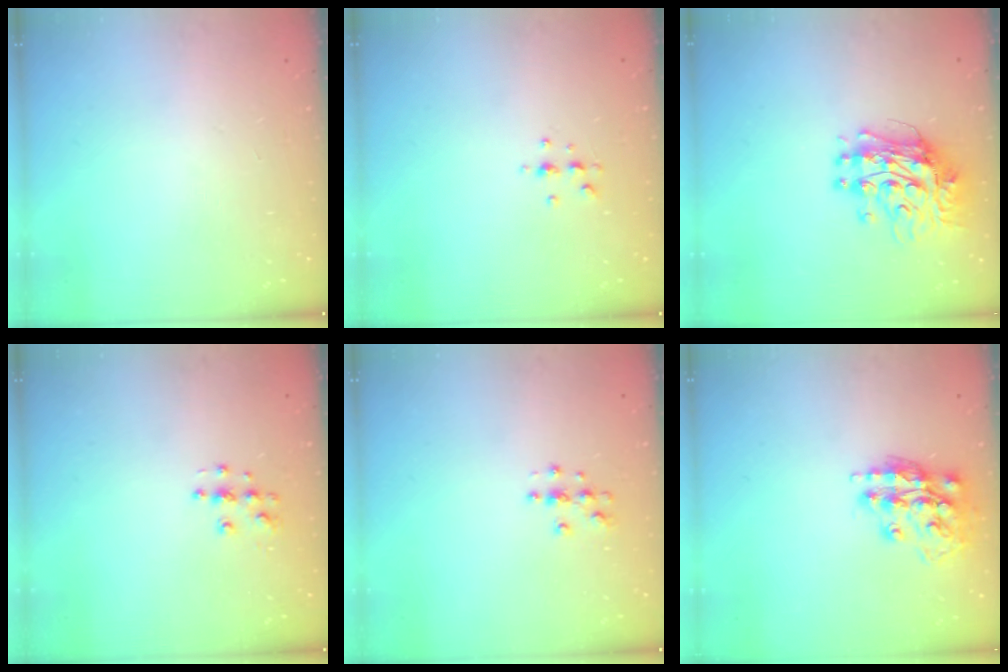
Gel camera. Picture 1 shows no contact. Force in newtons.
{"total": 5.0, "press": 4.9, "slide": 0.9}
{"total": 12.2, "press": 12.2, "slide": 1.0}
{"total": 4.8, "press": 4.8, "slide": 0.3}
{"total": 3.8, "press": 3.8, "slide": 0.5}
{"total": 14.9, "press": 14.9, "slide": 1.1}